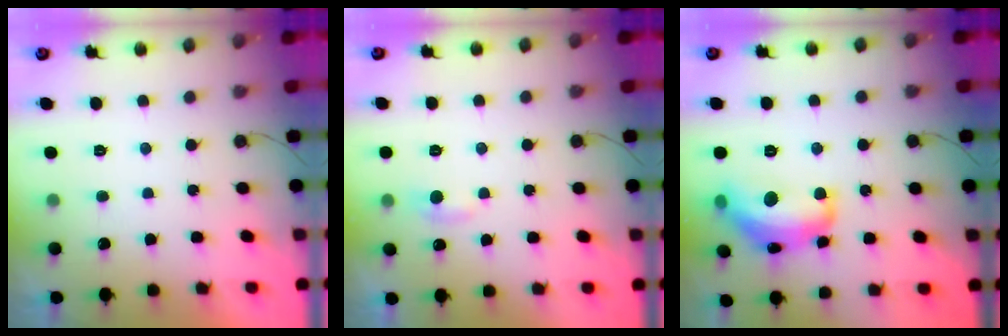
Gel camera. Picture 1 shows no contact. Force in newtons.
{"total": 4.0, "press": 3.9, "slide": 0.4}
{"total": 16.7, "press": 16.7, "slide": 1.0}